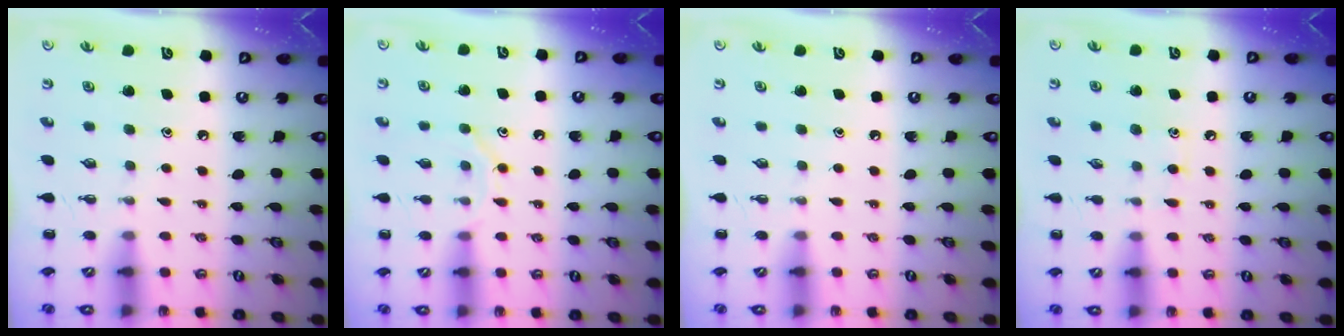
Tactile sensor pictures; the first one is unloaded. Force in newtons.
{"total": 8.1, "press": 8.1, "slide": 0.7}
{"total": 0.0}
{"total": 6.0, "press": 5.6, "slide": 2.1}